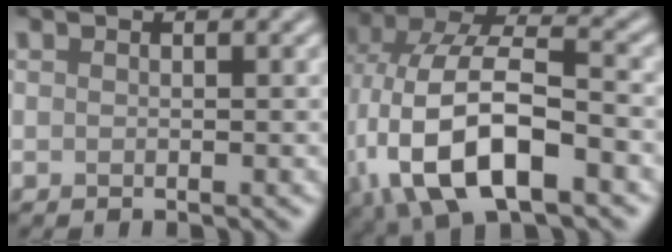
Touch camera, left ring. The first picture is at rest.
{"total": 14.0, "force": [-4.0, 6.8, 11.6], "torque": [-0.234, -0.003, -0.070]}